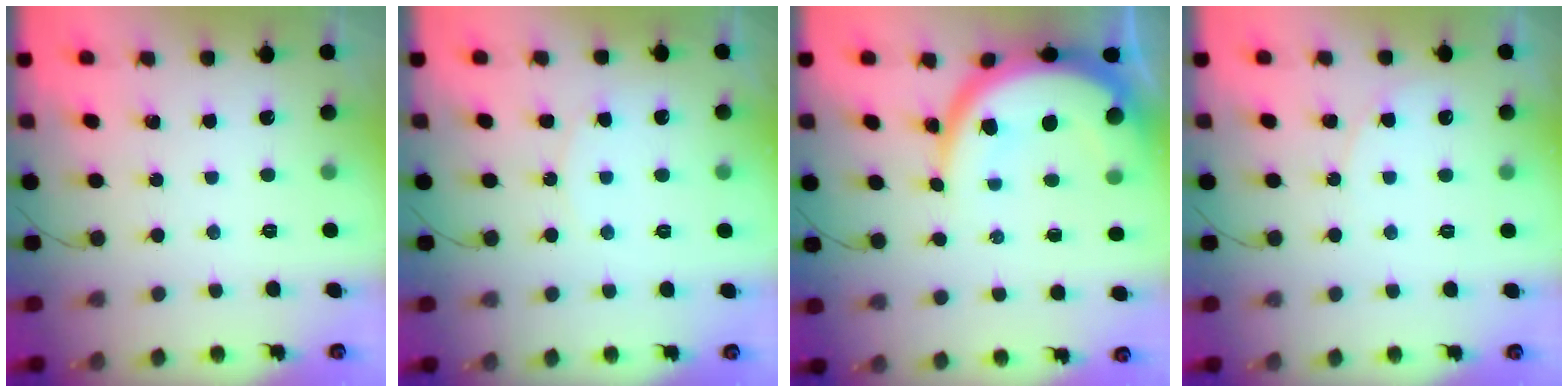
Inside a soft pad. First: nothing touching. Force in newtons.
{"total": 6.7, "press": 6.7, "slide": 0.6}
{"total": 14.5, "press": 14.4, "slide": 1.1}
{"total": 3.4, "press": 3.4, "slide": 0.4}